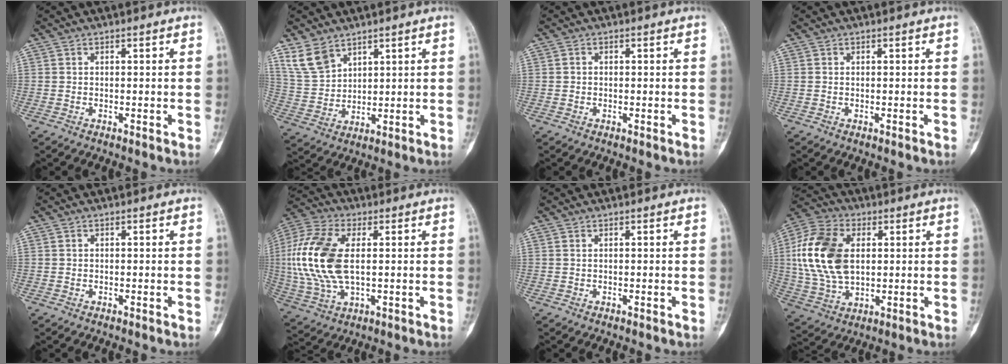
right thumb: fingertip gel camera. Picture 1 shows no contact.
{"total": 7.3, "force": [5.1, 4.3, 2.9], "torque": [-0.048, -0.020, 0.116]}
{"total": 0.8, "force": [0.0, 0.7, 0.2], "torque": [0.002, 0.003, -0.001]}
{"total": 0.0}
{"total": 0.0}
{"total": 17.2, "force": [1.4, 9.3, 14.4], "torque": [-0.329, 0.005, 0.030]}
{"total": 0.0}
{"total": 17.7, "force": [2.7, 11.3, 13.3], "torque": [-0.268, 0.004, 0.053]}